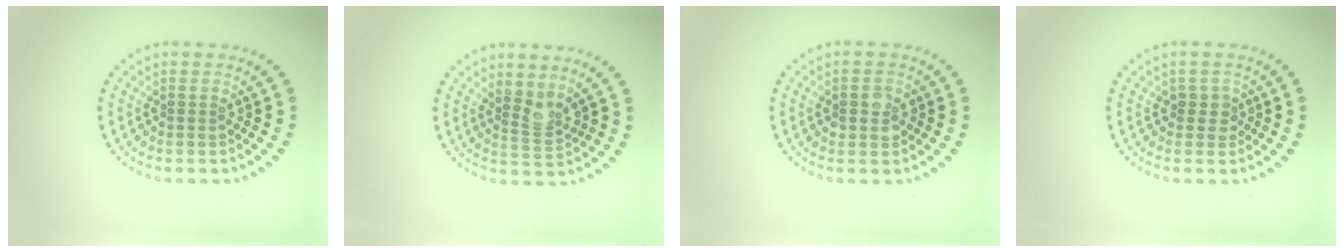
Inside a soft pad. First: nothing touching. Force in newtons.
{"total": 2.1, "press": 1.5, "slide": 1.4}
{"total": 2.0, "press": 2.0, "slide": 0.2}
{"total": 1.5, "press": 1.3, "slide": 0.6}